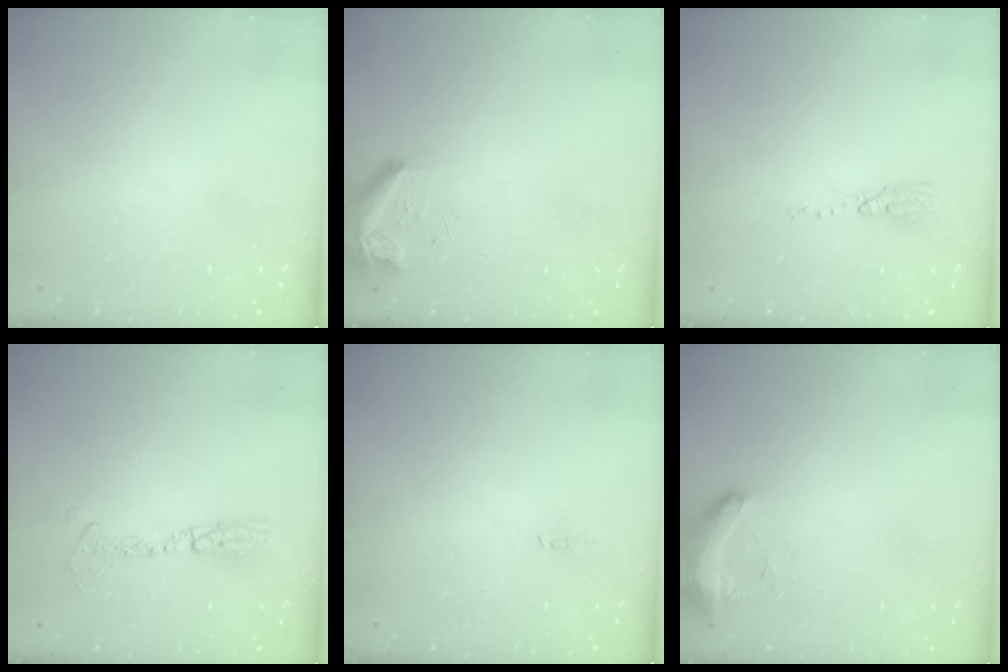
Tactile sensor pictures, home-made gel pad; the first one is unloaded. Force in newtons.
{"total": 8.3, "press": 8.2, "slide": 0.9}
{"total": 5.0, "press": 4.7, "slide": 1.5}
{"total": 10.0, "press": 9.7, "slide": 2.6}
{"total": 4.8, "press": 2.5, "slide": 4.1}
{"total": 16.9, "press": 11.4, "slide": 12.5}